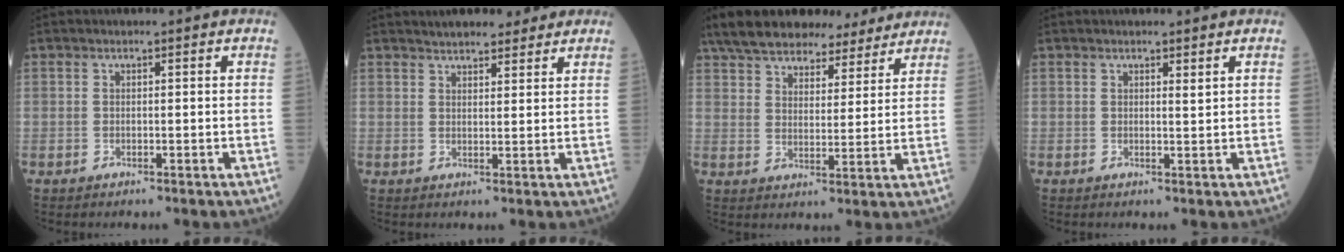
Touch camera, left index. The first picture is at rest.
{"total": 7.1, "force": [6.1, 2.2, 2.9], "torque": [-0.036, 0.020, 0.088]}
{"total": 18.8, "force": [16.0, 5.8, 8.0], "torque": [-0.139, 0.037, 0.237]}
{"total": 0.7, "force": [0.5, 0.0, 0.5], "torque": [-0.008, -0.005, 0.008]}